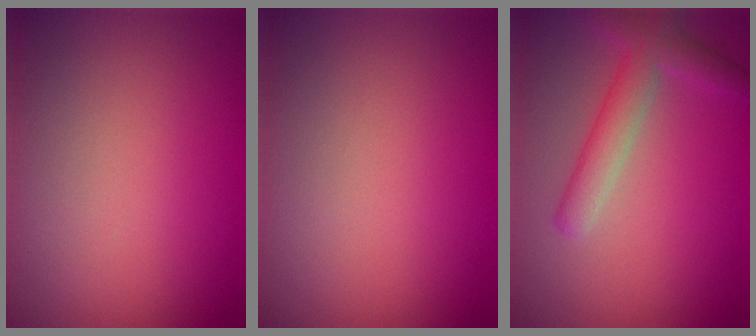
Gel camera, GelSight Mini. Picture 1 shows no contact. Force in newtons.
{"total": 0.0}
{"total": 3.6, "press": 3.6, "slide": 0.2}